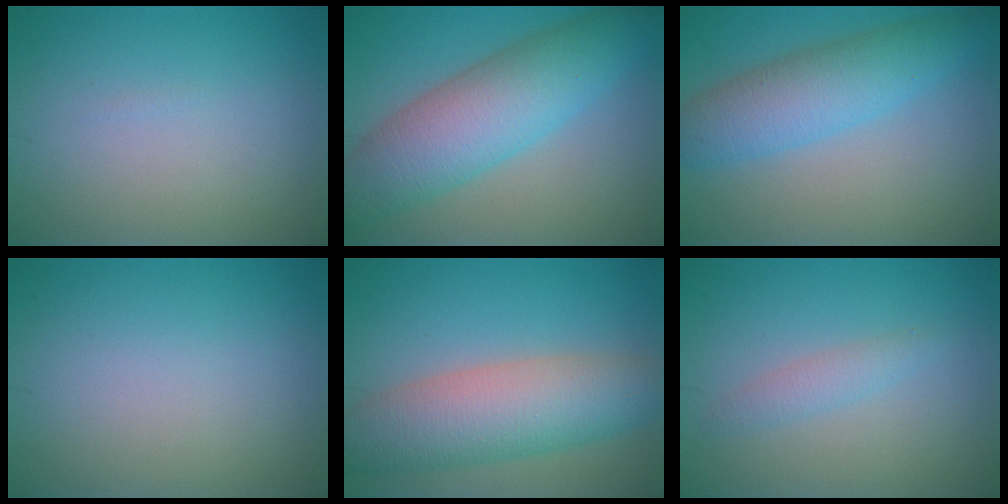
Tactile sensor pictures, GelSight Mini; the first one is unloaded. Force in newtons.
{"total": 8.4, "press": 8.4, "slide": 0.5}
{"total": 5.7, "press": 5.7, "slide": 0.3}
{"total": 0.0}
{"total": 8.0, "press": 8.0, "slide": 0.4}
{"total": 1.5, "press": 1.5, "slide": 0.1}